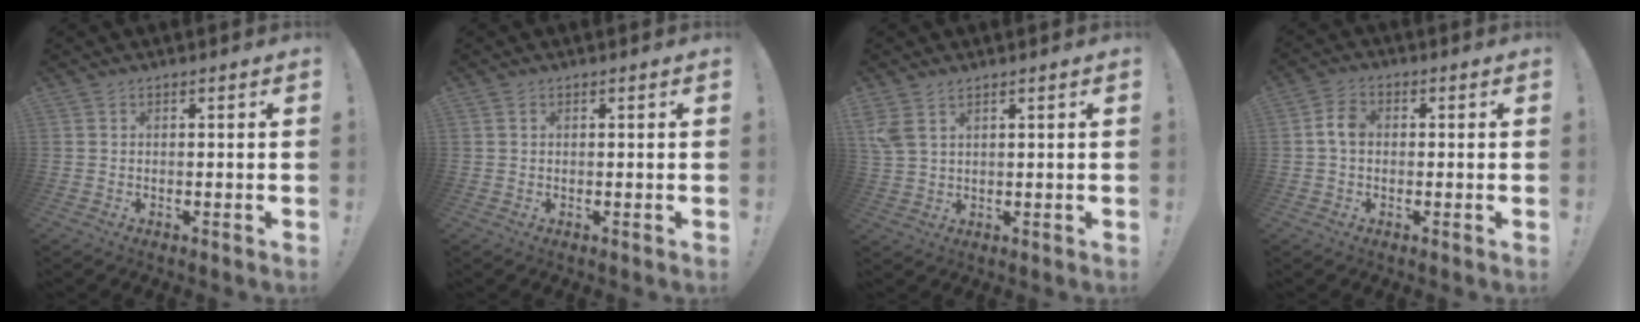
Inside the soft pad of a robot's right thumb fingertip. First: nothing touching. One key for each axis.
{"total": 0.6, "fx": 0.3, "fy": 0.5, "fz": 0.2, "tx": -0.002, "ty": 0.001, "tz": 0.004}
{"total": 4.8, "fx": 3.0, "fy": 2.3, "fz": 3.0, "tx": -0.059, "ty": -0.011, "tz": 0.061}
{"total": 5.2, "fx": -0.2, "fy": 3.6, "fz": 3.8, "tx": -0.071, "ty": 0.012, "tz": -0.003}